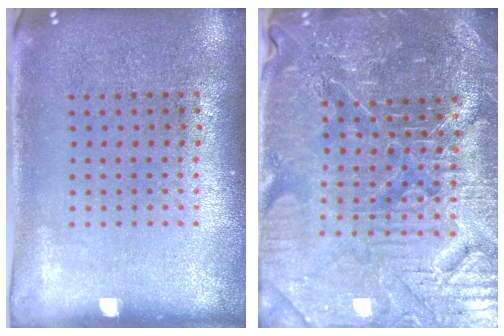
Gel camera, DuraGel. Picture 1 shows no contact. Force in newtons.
{"total": 5.5, "press": 5.1, "slide": 2.0}